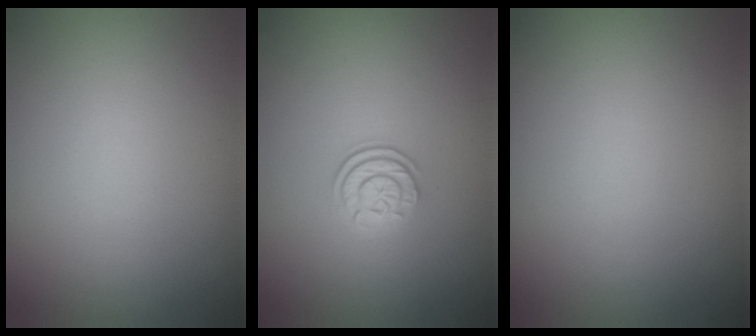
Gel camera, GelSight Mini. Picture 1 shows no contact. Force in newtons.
{"total": 2.4, "press": 1.8, "slide": 1.6}
{"total": 0.0}